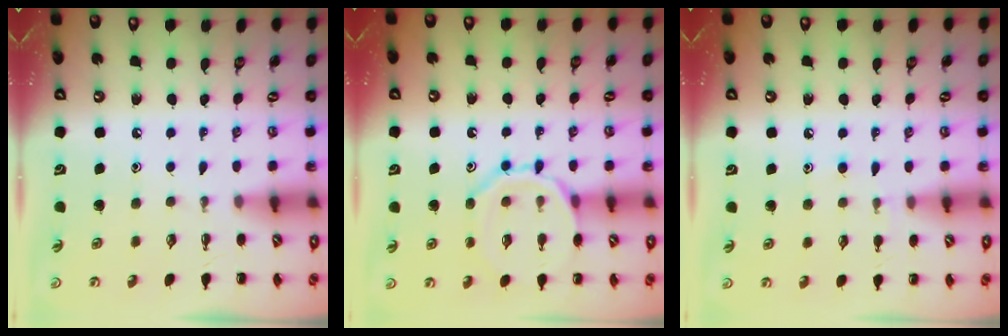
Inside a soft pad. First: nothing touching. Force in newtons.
{"total": 12.0, "press": 12.0, "slide": 0.8}
{"total": 6.0, "press": 5.6, "slide": 2.2}